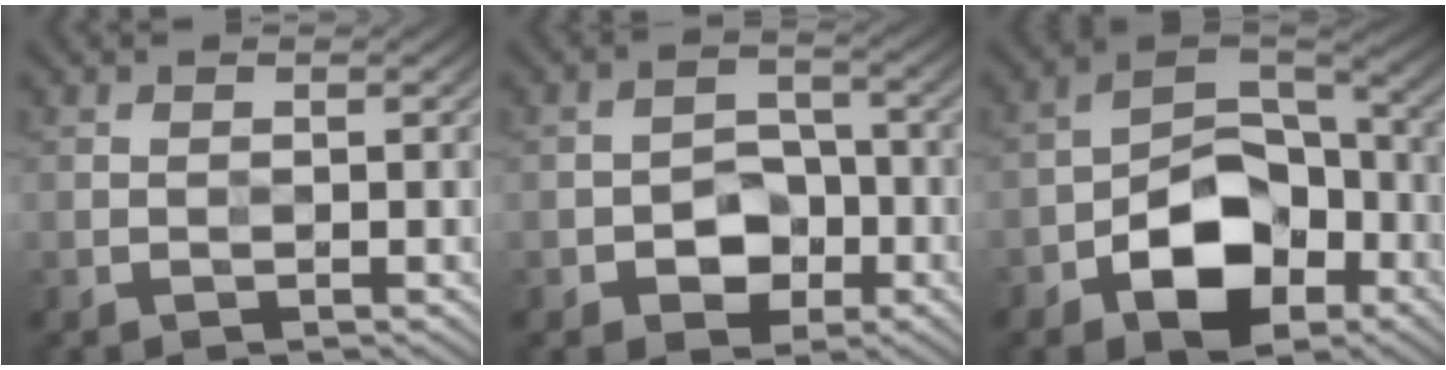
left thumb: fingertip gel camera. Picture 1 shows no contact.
{"total": 5.4, "force": [-2.2, 3.9, 3.1], "torque": [-0.041, 0.002, -0.044]}
{"total": 11.5, "force": [-5.3, 7.0, 7.5], "torque": [-0.136, -0.006, -0.100]}